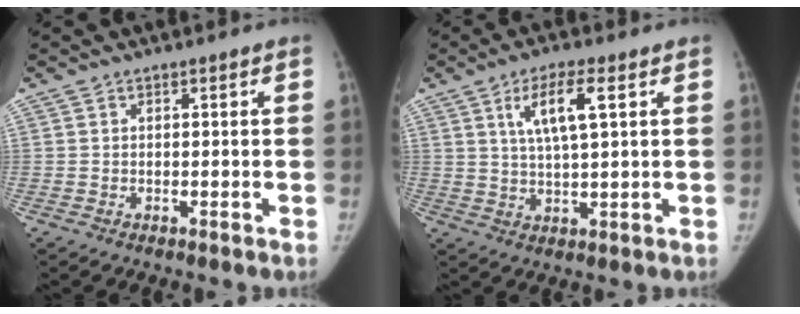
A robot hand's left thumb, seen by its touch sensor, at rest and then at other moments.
{"total": 7.8, "force": [2.9, 1.9, 7.0], "torque": [-0.134, -0.007, 0.056]}